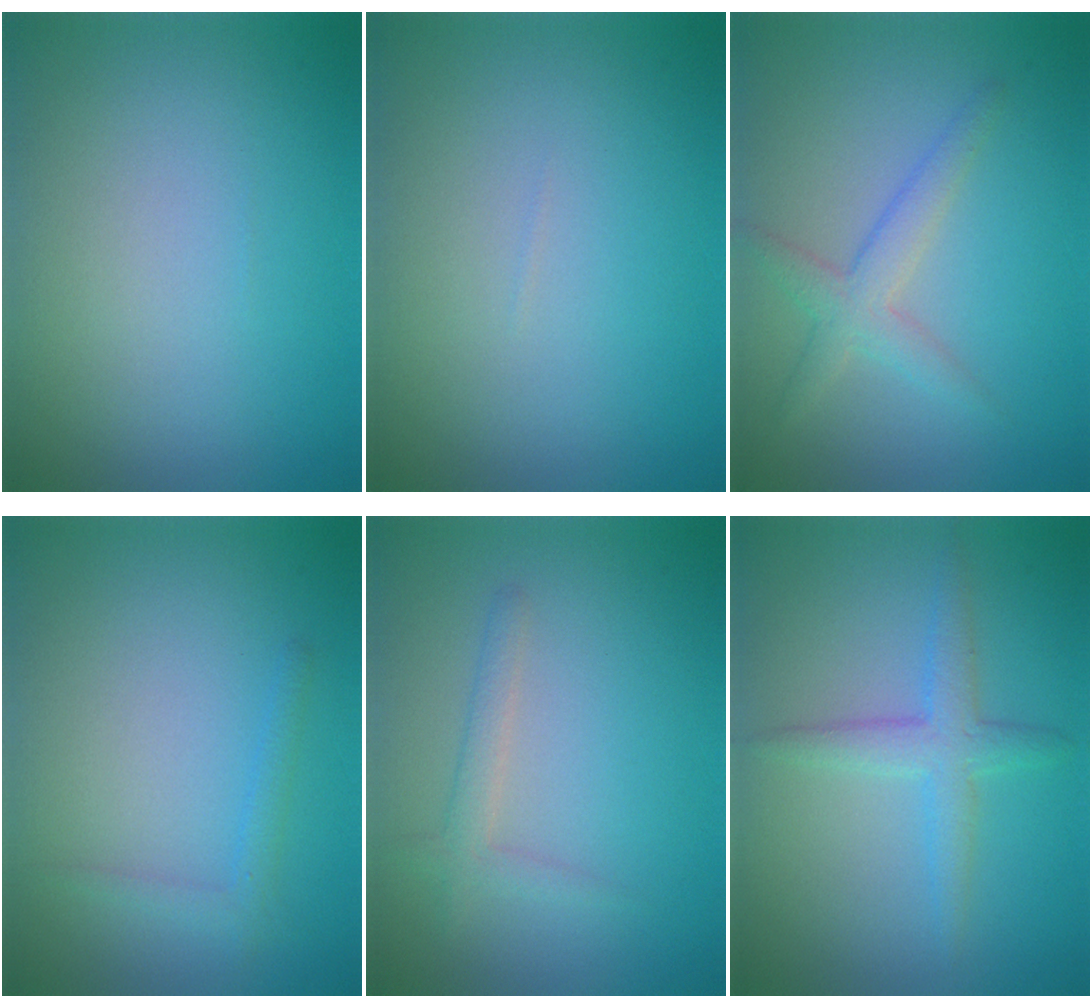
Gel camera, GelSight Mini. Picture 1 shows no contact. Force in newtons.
{"total": 0.0}
{"total": 2.2, "press": 2.2, "slide": 0.2}
{"total": 1.3, "press": 1.3, "slide": 0.1}
{"total": 1.8, "press": 1.7, "slide": 0.1}
{"total": 2.7, "press": 2.7, "slide": 0.1}